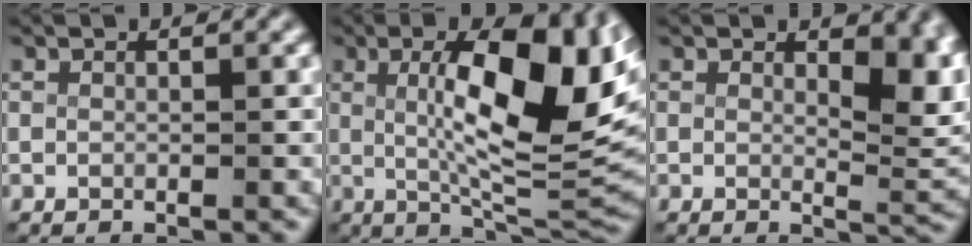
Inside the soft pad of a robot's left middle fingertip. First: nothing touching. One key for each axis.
{"total": 13.3, "fx": 2.5, "fy": 4.4, "fz": 12.4, "tx": -0.168, "ty": -0.002, "tz": 0.043}
{"total": 5.4, "fx": 2.0, "fy": 2.2, "fz": 4.5, "tx": -0.033, "ty": -0.012, "tz": 0.031}